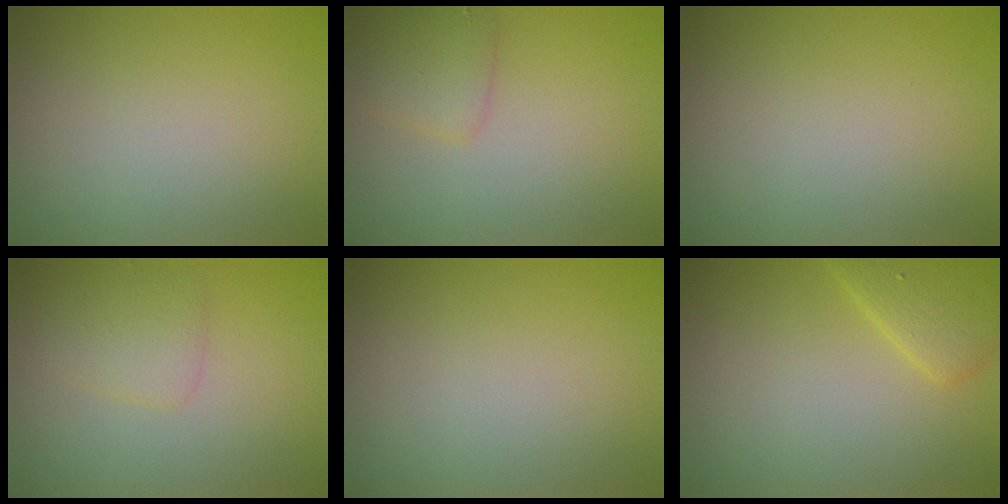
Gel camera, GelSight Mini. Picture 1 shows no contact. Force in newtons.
{"total": 2.0, "press": 2.0, "slide": 0.0}
{"total": 0.0}
{"total": 1.9, "press": 1.9, "slide": 0.1}
{"total": 0.0}
{"total": 2.9, "press": 2.9, "slide": 0.1}